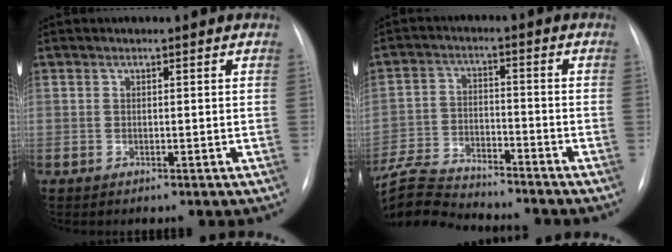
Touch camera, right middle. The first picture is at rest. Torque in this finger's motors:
{"motor_torque": [0.67, -0.81, 0.30, 0.17]}